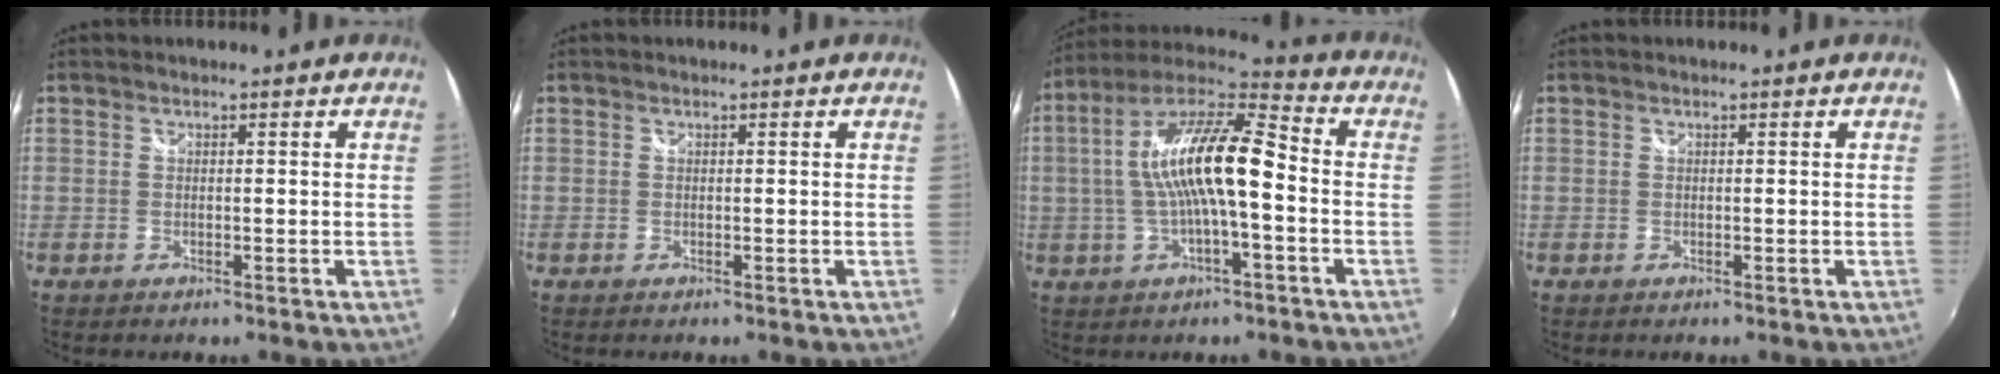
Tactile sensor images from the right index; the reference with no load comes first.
{"total": 0.0}
{"total": 15.3, "force": [-0.9, 3.7, 14.8], "torque": [-0.275, 0.017, -0.021]}
{"total": 0.0}